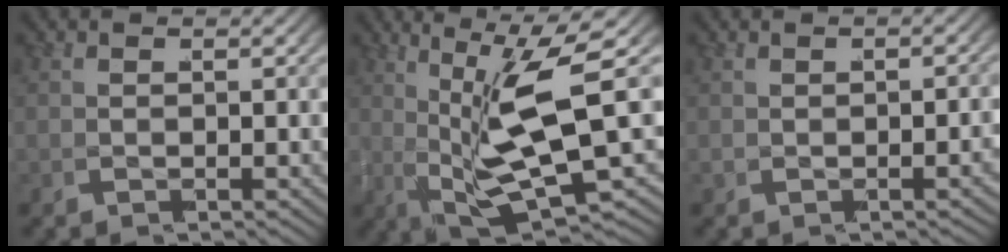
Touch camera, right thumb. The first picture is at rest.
{"total": 10.1, "force": [-1.1, 5.0, 8.7], "torque": [-0.165, -0.021, -0.009]}
{"total": 0.6, "force": [-0.2, -0.4, 0.4], "torque": [-0.002, 0.007, -0.003]}